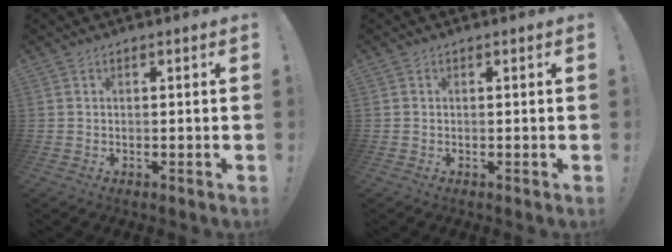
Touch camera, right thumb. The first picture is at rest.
{"total": 0.0}